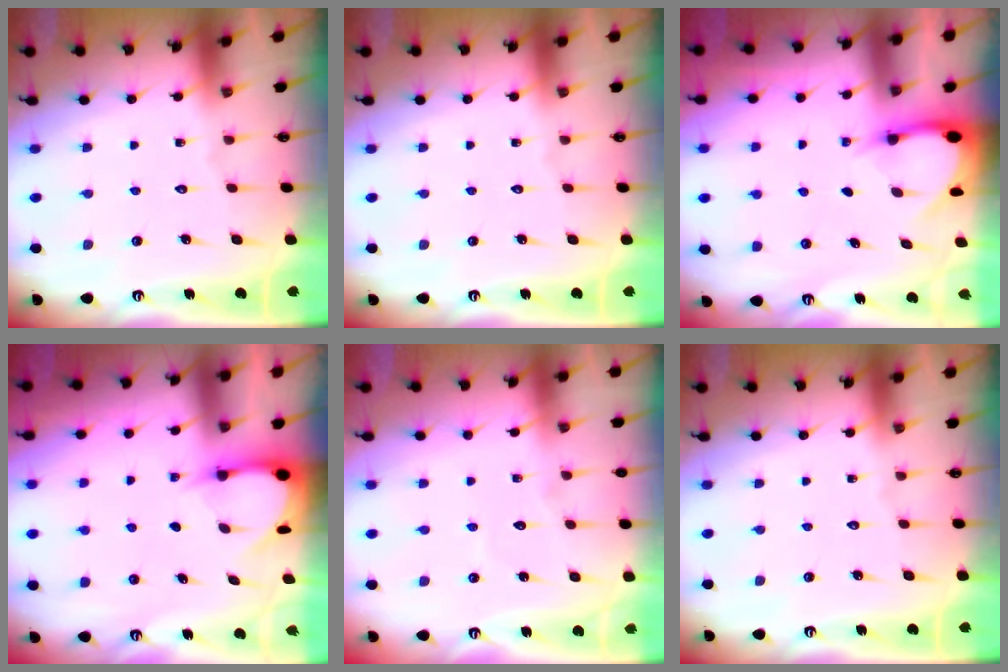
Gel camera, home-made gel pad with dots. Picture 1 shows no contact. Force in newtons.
{"total": 0.0}
{"total": 3.6, "press": 3.6, "slide": 0.2}
{"total": 3.5, "press": 3.5, "slide": 0.3}
{"total": 2.6, "press": 2.6, "slide": 0.3}
{"total": 0.0}